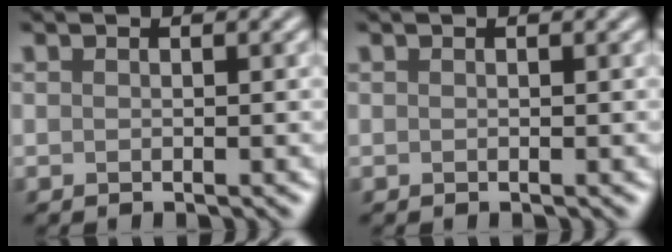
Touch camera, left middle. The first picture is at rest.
{"total": 0.0}